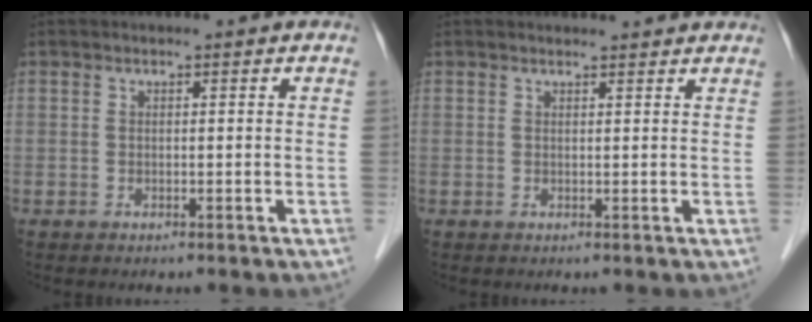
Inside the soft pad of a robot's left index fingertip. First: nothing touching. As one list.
[{"total": 3.7, "force": [3.6, 0.5, 0.6], "torque": [-0.014, 0.012, 0.039]}]